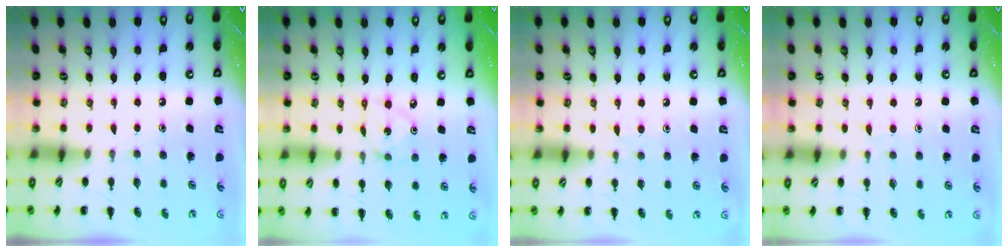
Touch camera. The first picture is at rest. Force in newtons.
{"total": 2.1, "press": 2.0, "slide": 0.6}
{"total": 3.7, "press": 3.4, "slide": 1.5}
{"total": 2.5, "press": 2.1, "slide": 1.3}